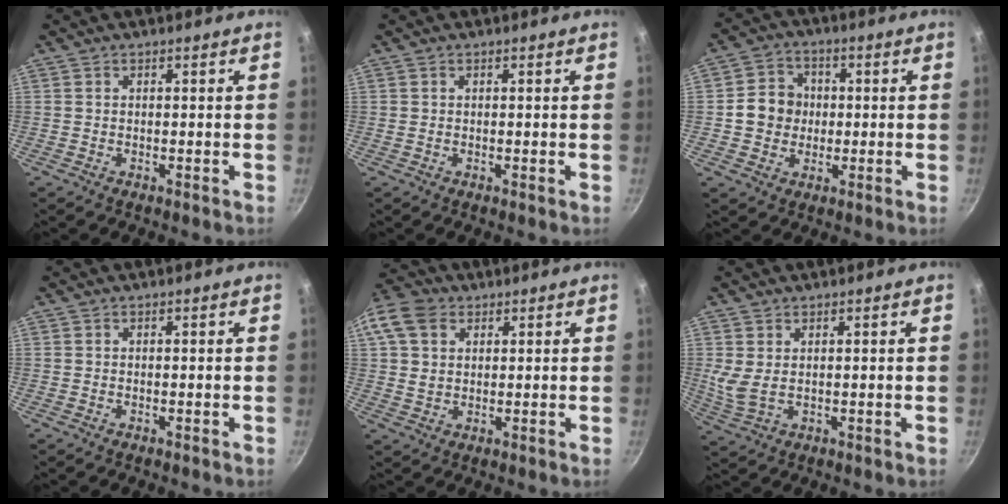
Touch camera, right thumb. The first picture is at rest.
{"total": 0.0}
{"total": 7.8, "force": [0.0, 7.1, 3.2], "torque": [-0.022, 0.013, -0.012]}
{"total": 0.0}
{"total": 12.9, "force": [4.5, 9.8, 7.0], "torque": [-0.155, 0.012, 0.076]}
{"total": 4.1, "force": [1.3, 2.0, 3.4], "torque": [-0.067, -0.009, 0.036]}